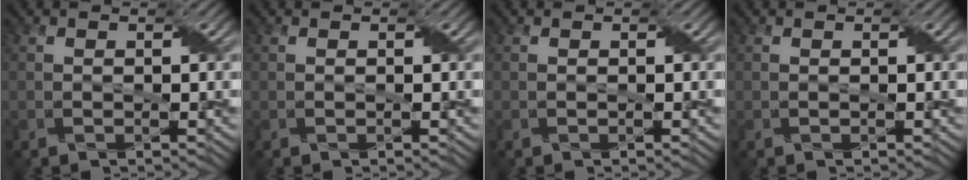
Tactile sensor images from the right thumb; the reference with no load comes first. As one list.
[{"total": 0.0}, {"total": 0.0}, {"total": 0.0}]